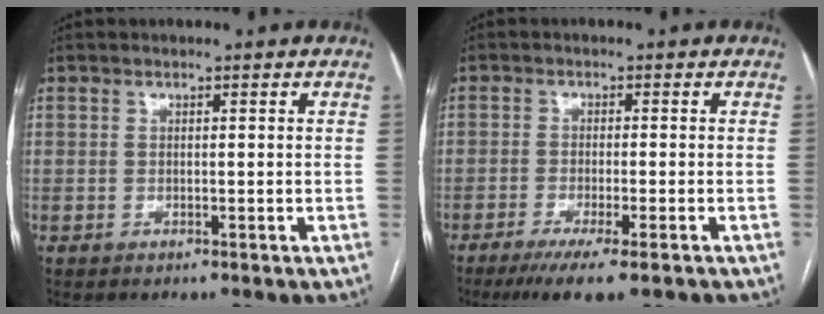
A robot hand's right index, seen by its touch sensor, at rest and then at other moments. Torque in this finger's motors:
{"motor_torque": [0.70, -0.45, 0.20, 0.08]}